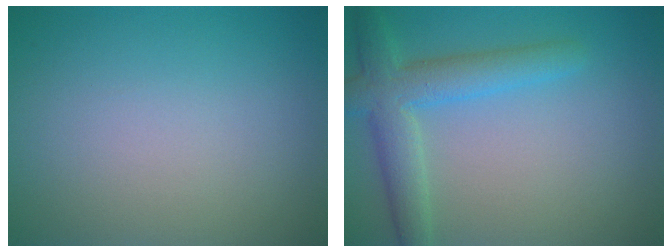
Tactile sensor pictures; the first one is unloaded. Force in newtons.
{"total": 4.7, "press": 4.7, "slide": 0.2}